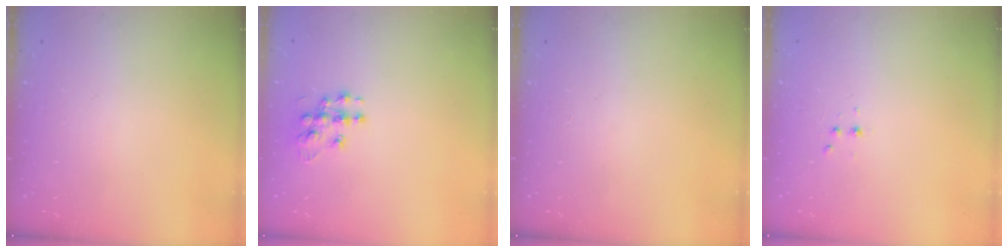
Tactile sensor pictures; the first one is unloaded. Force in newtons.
{"total": 10.2, "press": 10.2, "slide": 0.5}
{"total": 0.0}
{"total": 2.9, "press": 2.7, "slide": 1.0}